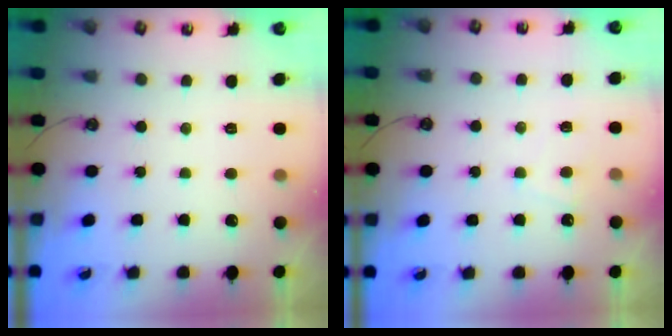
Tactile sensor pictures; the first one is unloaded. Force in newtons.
{"total": 1.5, "press": 1.4, "slide": 0.4}